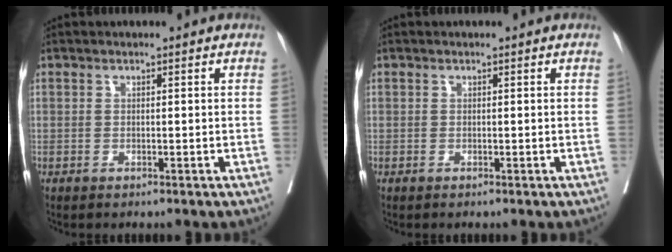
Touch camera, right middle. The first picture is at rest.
{"total": 0.0}